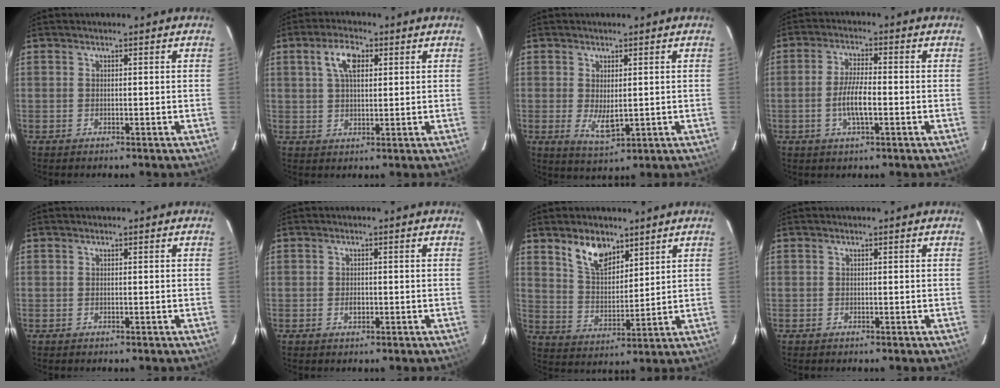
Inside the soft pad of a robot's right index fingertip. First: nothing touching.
{"total": 5.9, "force": [2.2, 2.8, 4.6], "torque": [-0.087, 0.015, 0.040]}
{"total": 4.7, "force": [-0.3, 2.2, 4.1], "torque": [-0.071, -0.015, 0.003]}
{"total": 6.0, "force": [-1.7, 1.4, 5.6], "torque": [-0.111, -0.002, -0.032]}
{"total": 0.0}
{"total": 1.5, "force": [-0.5, 1.1, 0.9], "torque": [-0.016, 0.001, -0.007]}
{"total": 8.8, "force": [5.9, 4.4, 4.8], "torque": [-0.084, 0.009, 0.117]}
{"total": 0.0}